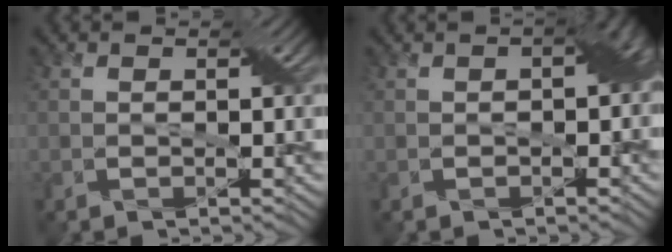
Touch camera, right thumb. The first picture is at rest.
{"total": 3.5, "force": [-0.1, 1.8, 2.9], "torque": [-0.034, 0.004, -0.003]}